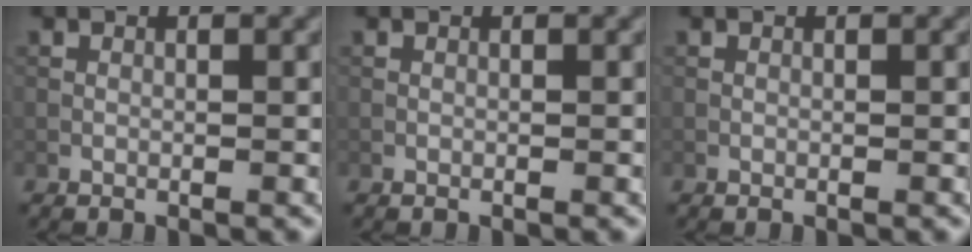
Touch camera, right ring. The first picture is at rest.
{"total": 0.0}
{"total": 0.0}